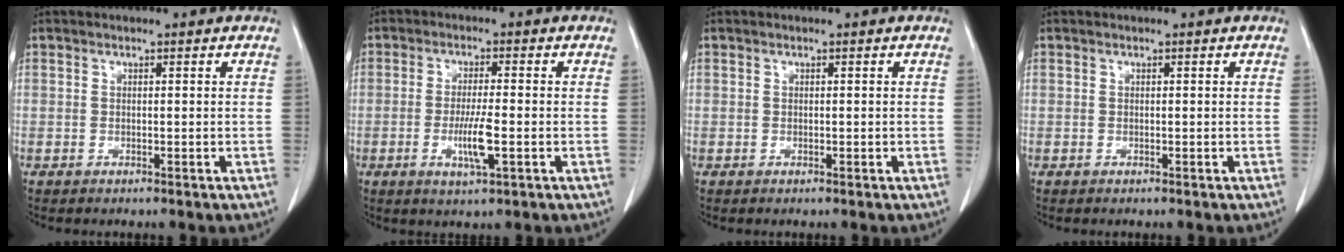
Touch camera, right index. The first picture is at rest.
{"total": 5.5, "force": [-1.5, 0.4, 5.3], "torque": [-0.102, -0.011, -0.025]}
{"total": 0.0}
{"total": 0.0}